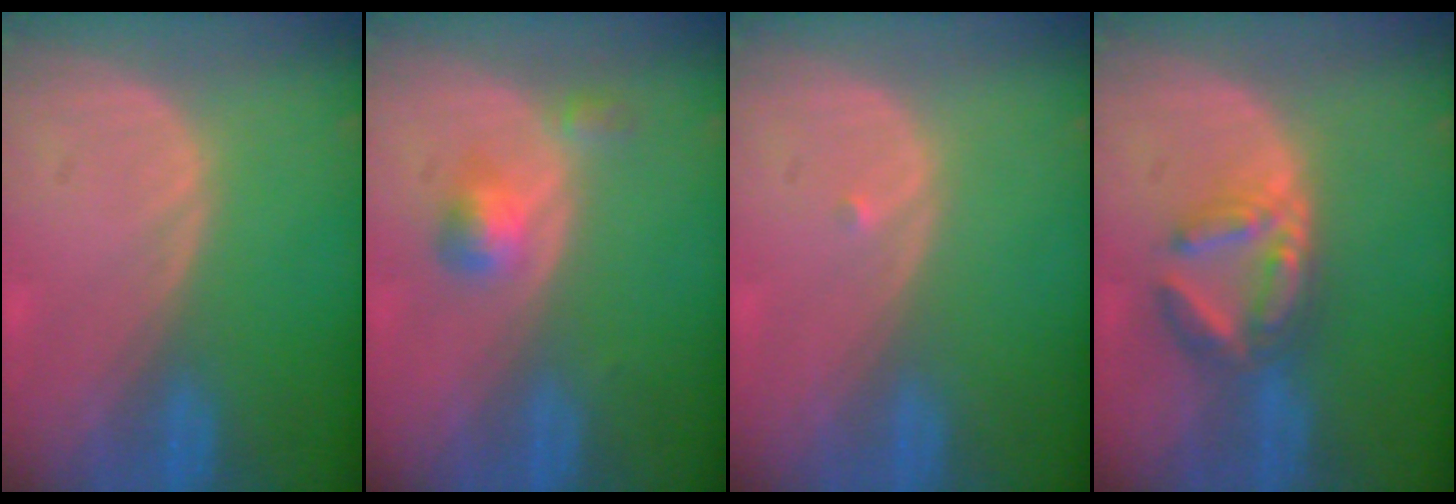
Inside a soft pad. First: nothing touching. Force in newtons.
{"total": 3.3, "press": 3.1, "slide": 1.2}
{"total": 0.5, "press": 0.4, "slide": 0.3}
{"total": 6.3, "press": 5.8, "slide": 2.6}